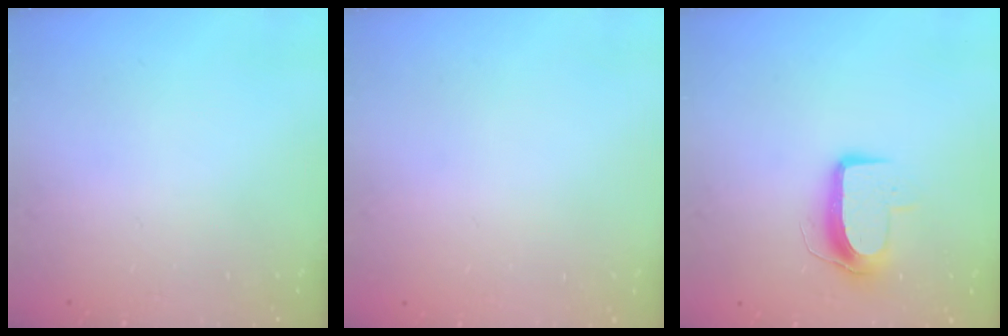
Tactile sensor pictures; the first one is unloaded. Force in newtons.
{"total": 0.0}
{"total": 9.2, "press": 9.1, "slide": 0.5}